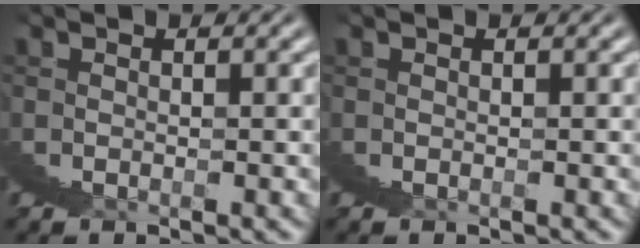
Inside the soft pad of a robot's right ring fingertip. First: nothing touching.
{"total": 0.0}